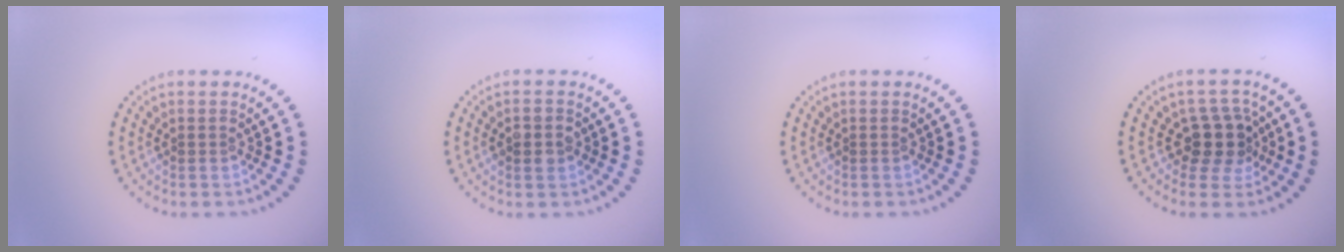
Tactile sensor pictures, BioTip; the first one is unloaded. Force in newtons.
{"total": 2.5, "press": 2.5, "slide": 0.1}
{"total": 0.0}
{"total": 3.5, "press": 2.9, "slide": 2.1}